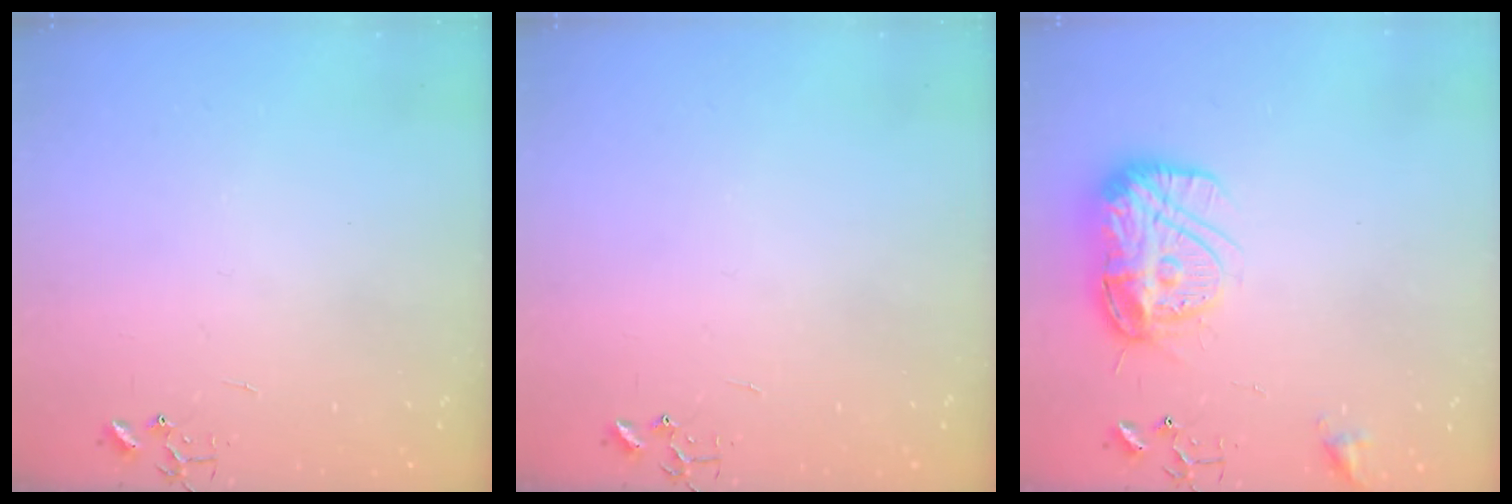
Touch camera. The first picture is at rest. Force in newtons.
{"total": 0.0}
{"total": 16.8, "press": 16.7, "slide": 1.5}